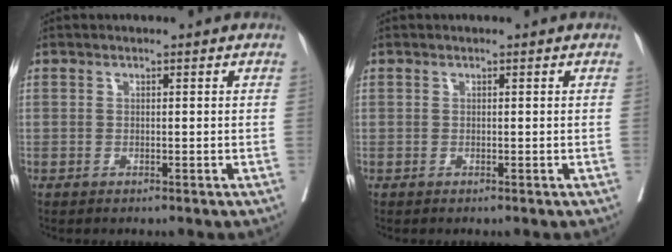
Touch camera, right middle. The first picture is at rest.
{"total": 0.0}